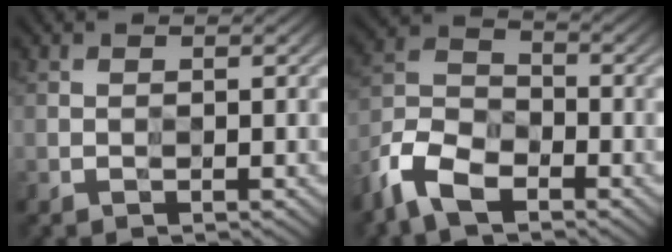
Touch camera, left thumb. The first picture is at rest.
{"total": 9.1, "force": [-6.6, 4.4, 4.5], "torque": [-0.093, -0.010, -0.145]}